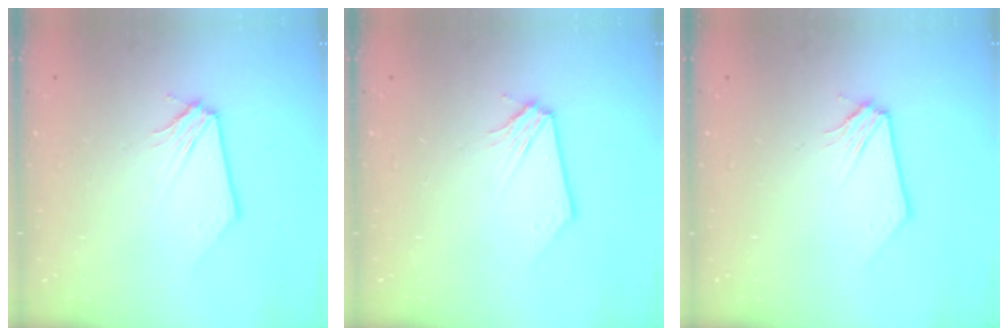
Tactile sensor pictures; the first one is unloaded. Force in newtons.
{"total": 0.0}
{"total": 0.0}